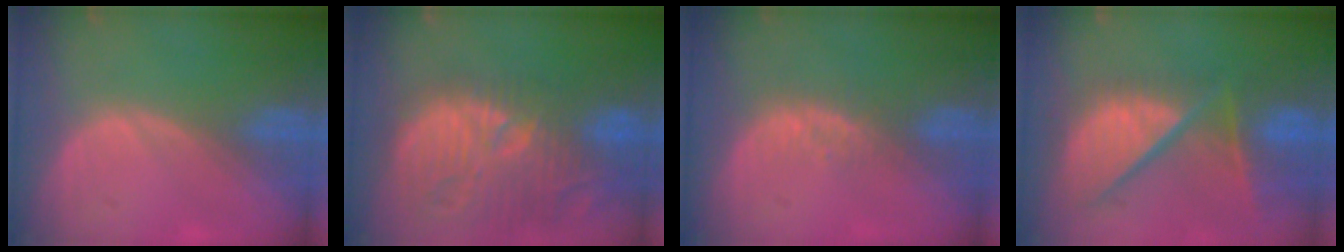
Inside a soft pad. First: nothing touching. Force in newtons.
{"total": 14.6, "press": 13.0, "slide": 6.6}
{"total": 2.9, "press": 2.3, "slide": 1.8}
{"total": 12.4, "press": 10.2, "slide": 7.0}